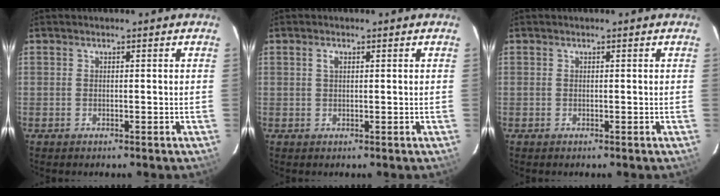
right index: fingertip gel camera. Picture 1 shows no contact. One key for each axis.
{"total": 1.2, "fx": 0.4, "fy": 0.7, "fz": 0.9, "tx": -0.018, "ty": 0.004, "tz": 0.007}
{"total": 0.5, "fx": -0.1, "fy": 0.5, "fz": 0.1, "tx": 0.001, "ty": 0.000, "tz": -0.003}